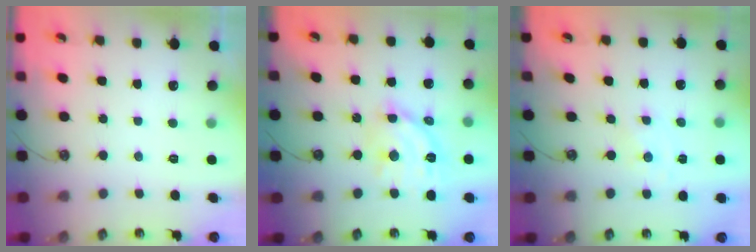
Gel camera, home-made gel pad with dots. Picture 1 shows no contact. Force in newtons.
{"total": 13.9, "press": 13.9, "slide": 1.2}
{"total": 0.0}